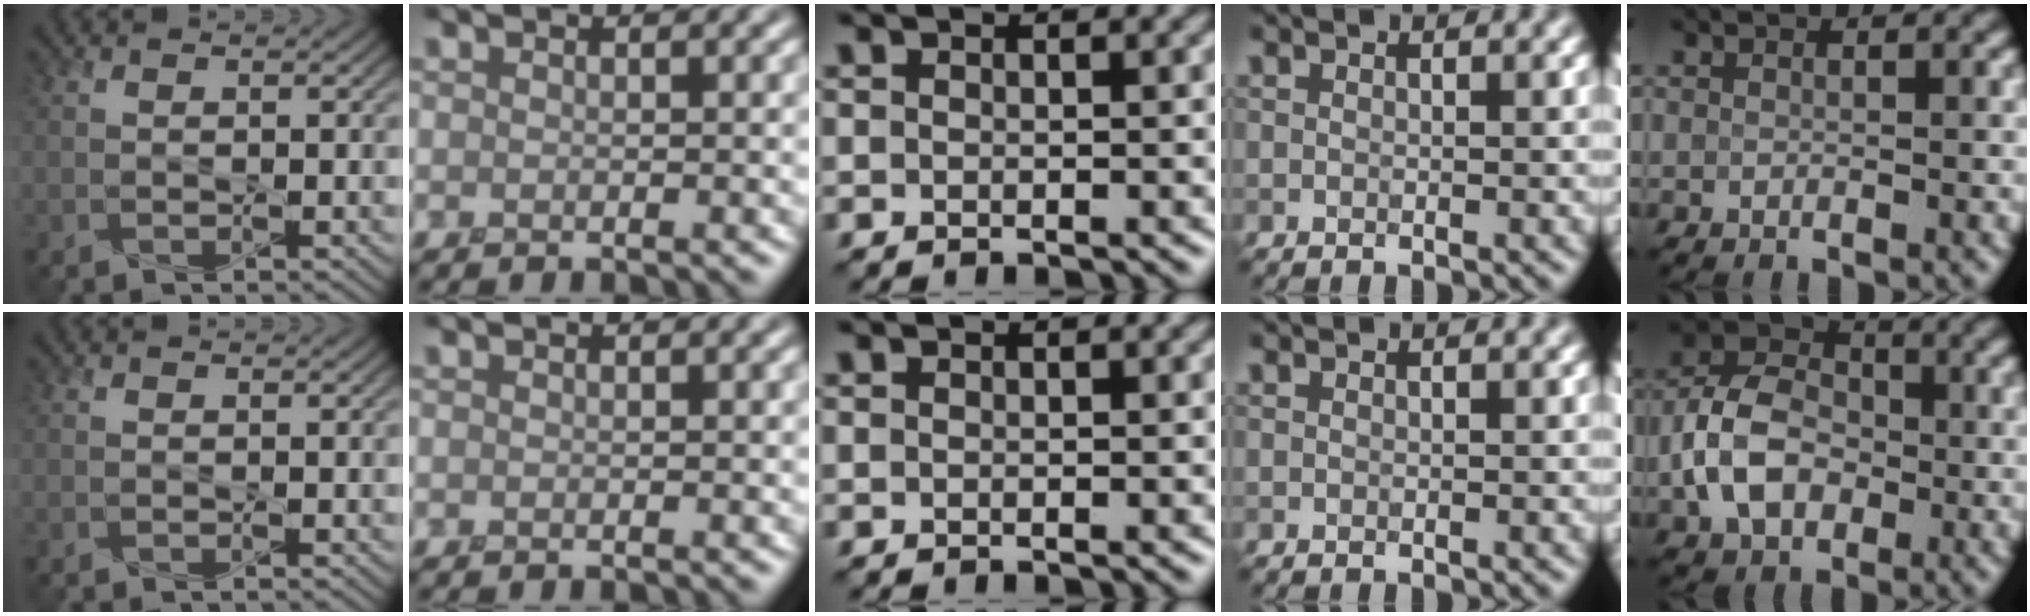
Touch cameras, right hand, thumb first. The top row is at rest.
{"little": {"total": 6.4, "force": [-1.5, 4.7, 4.1], "torque": [-0.080, 0.009, -0.040]}}